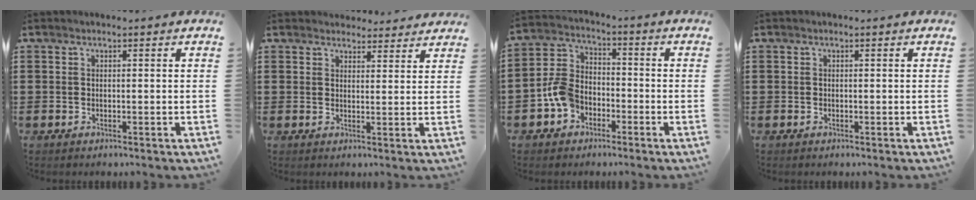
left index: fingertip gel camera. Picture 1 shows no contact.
{"total": 3.1, "force": [3.0, 0.8, 0.1], "torque": [-0.004, -0.010, 0.055]}
{"total": 6.6, "force": [-3.4, 4.7, 3.2], "torque": [-0.094, 0.010, -0.073]}
{"total": 0.0}